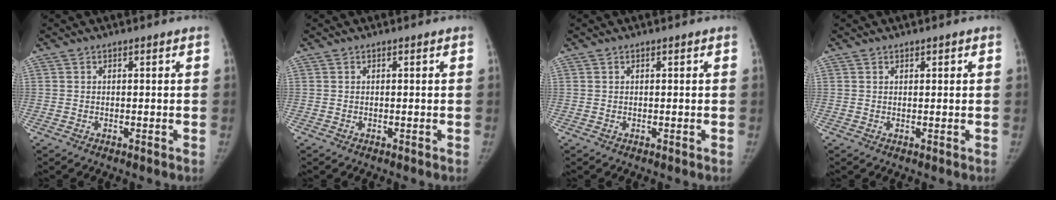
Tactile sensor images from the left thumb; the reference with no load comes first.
{"total": 0.0}
{"total": 0.0}
{"total": 0.8, "force": [0.5, 0.4, 0.5], "torque": [0.000, -0.001, 0.007]}